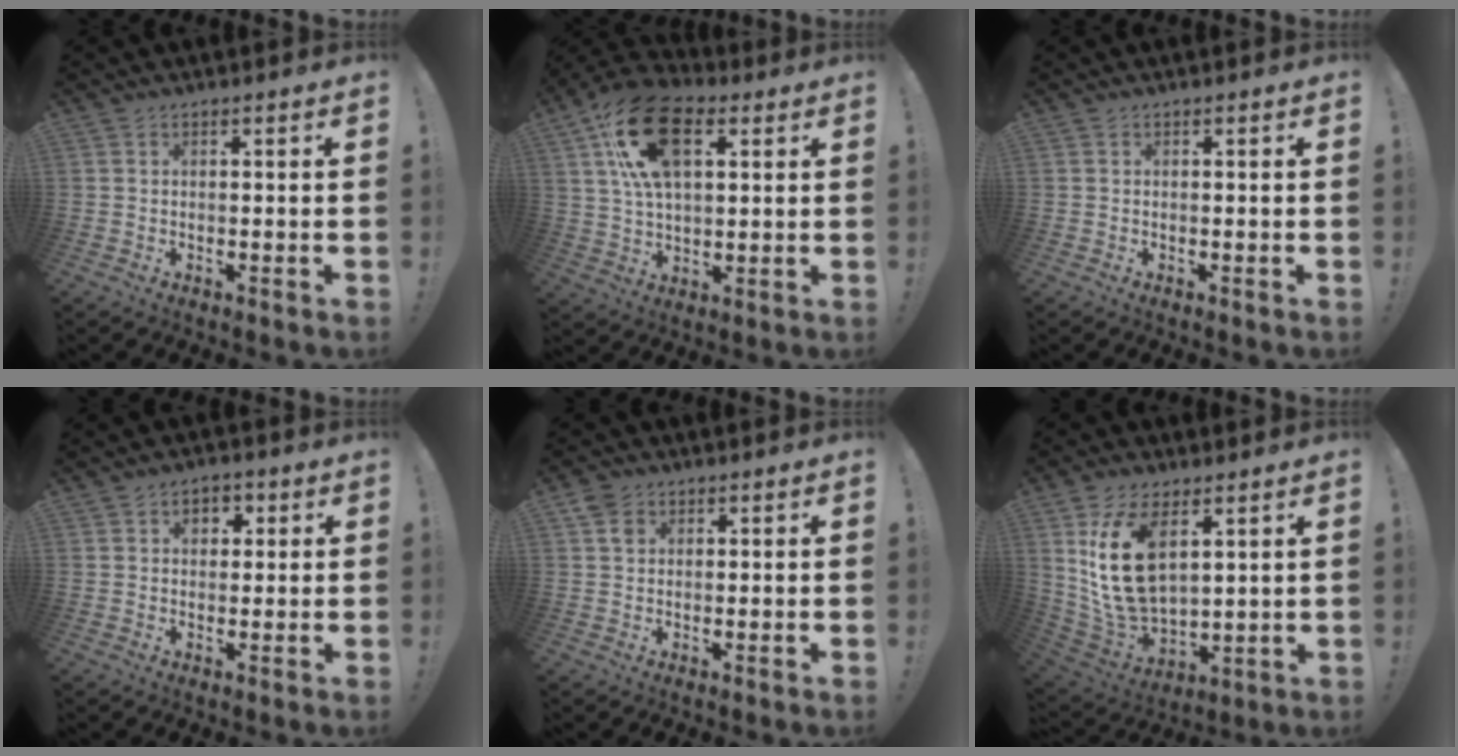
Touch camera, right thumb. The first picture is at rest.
{"total": 19.6, "force": [7.3, 11.0, 14.6], "torque": [-0.252, -0.008, 0.127]}
{"total": 0.0}
{"total": 4.0, "force": [1.5, 3.0, 2.1], "torque": [-0.019, 0.000, 0.022]}
{"total": 3.8, "force": [1.9, 2.8, 1.8], "torque": [-0.024, -0.003, 0.035]}
{"total": 17.3, "force": [6.8, 10.3, 12.1], "torque": [-0.251, -0.033, 0.122]}